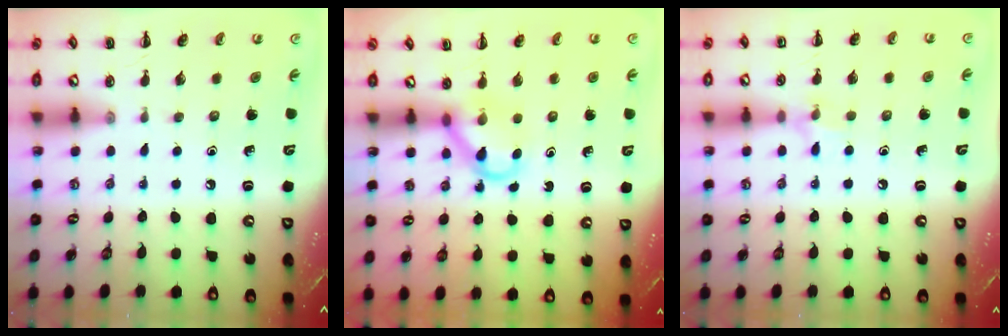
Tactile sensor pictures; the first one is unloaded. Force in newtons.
{"total": 3.8, "press": 3.6, "slide": 1.0}
{"total": 6.6, "press": 6.5, "slide": 1.5}